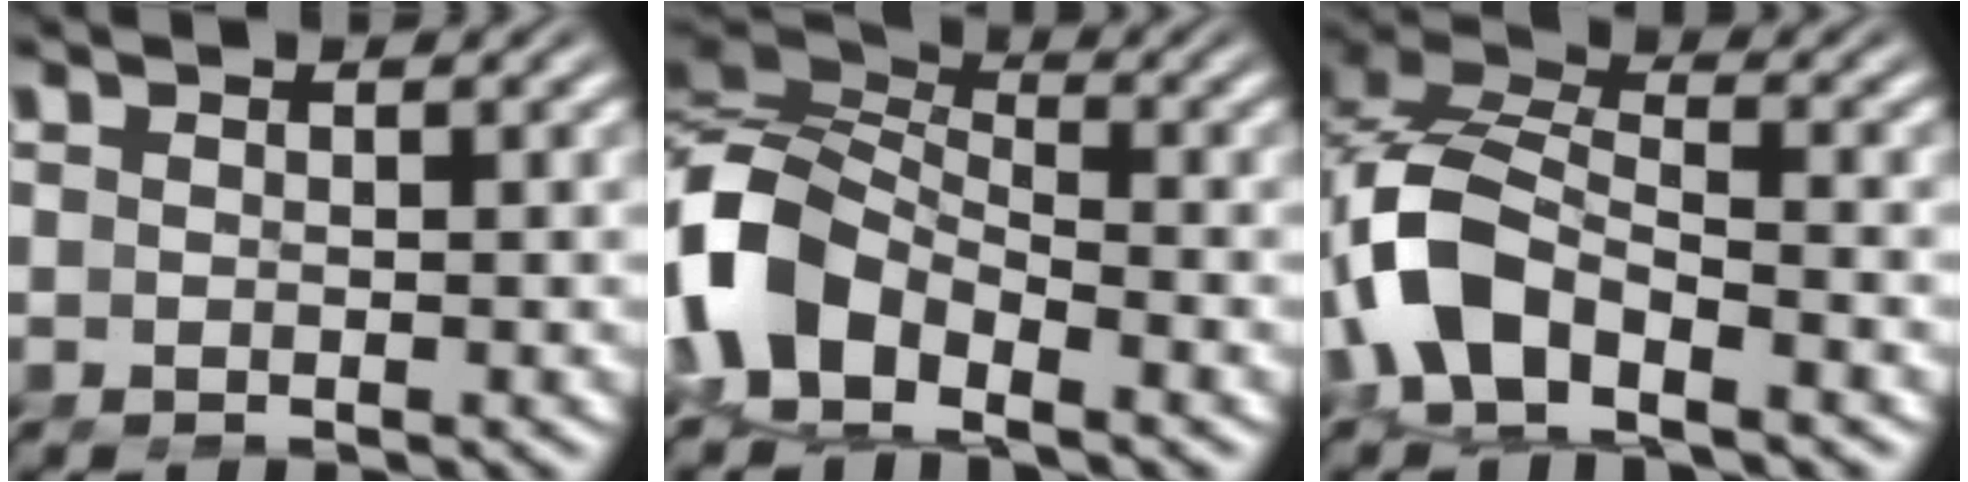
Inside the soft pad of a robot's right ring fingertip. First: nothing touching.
{"total": 8.9, "force": [-1.9, 6.6, 5.5], "torque": [-0.156, -0.021, -0.034]}
{"total": 9.9, "force": [-1.5, 7.9, 5.8], "torque": [-0.167, -0.022, -0.037]}